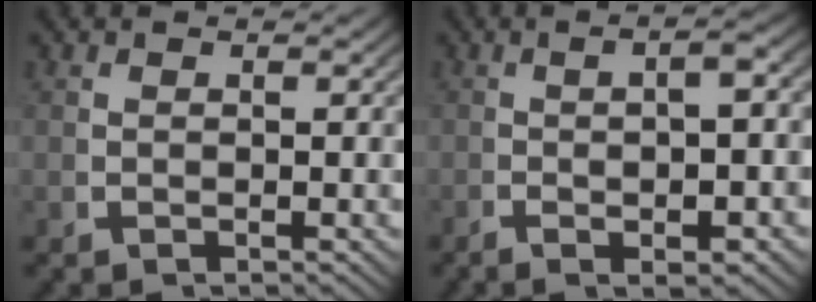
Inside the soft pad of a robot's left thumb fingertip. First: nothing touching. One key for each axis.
{"total": 4.8, "fx": -0.6, "fy": 1.3, "fz": 4.6, "tx": -0.073, "ty": 0.007, "tz": -0.010}